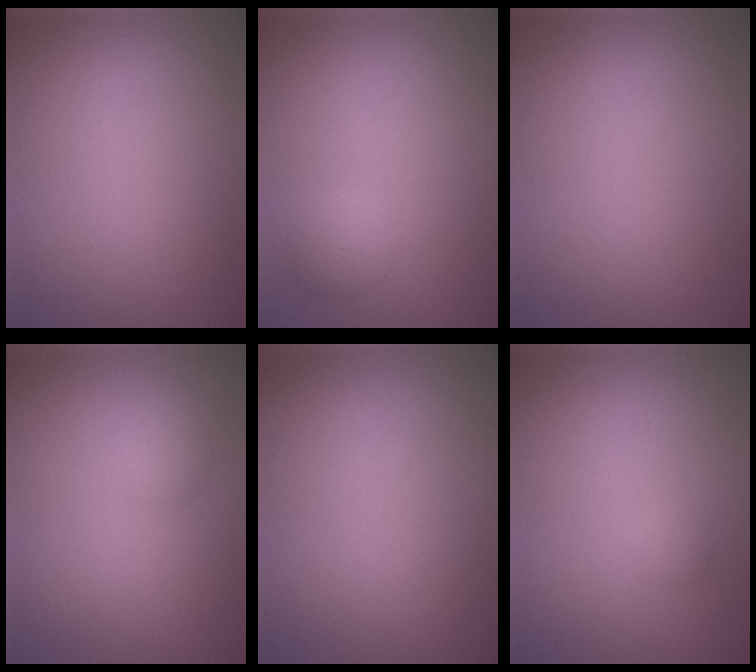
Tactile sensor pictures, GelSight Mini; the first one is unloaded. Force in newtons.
{"total": 1.6, "press": 1.6, "slide": 0.1}
{"total": 0.0}
{"total": 1.4, "press": 1.4, "slide": 0.1}
{"total": 0.0}
{"total": 0.7, "press": 0.7, "slide": 0.0}